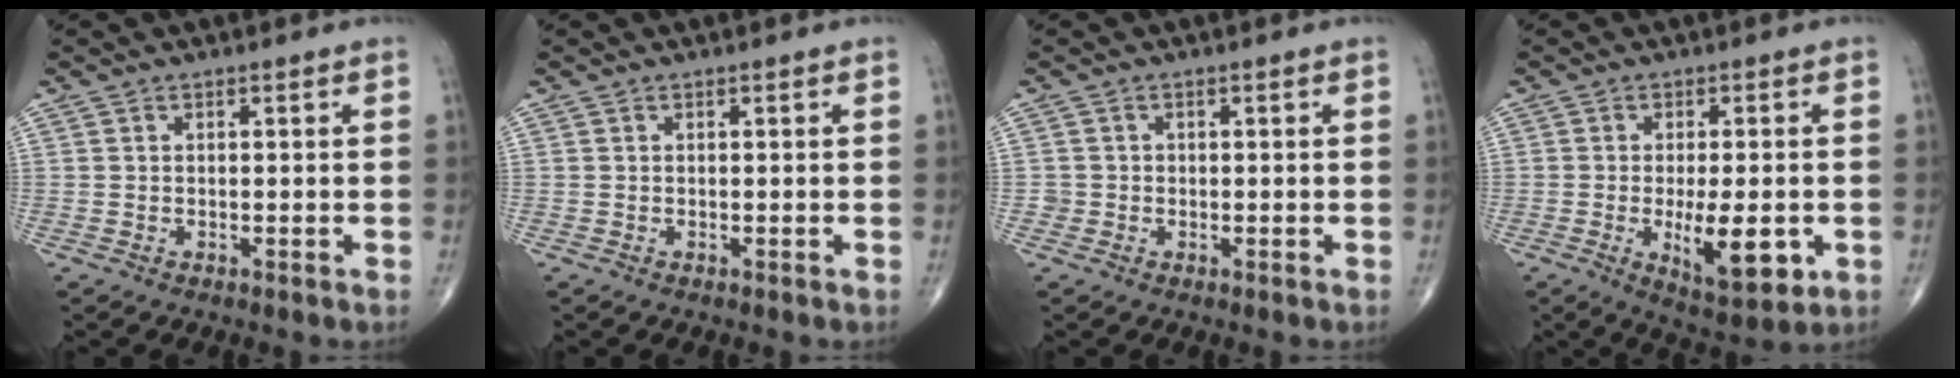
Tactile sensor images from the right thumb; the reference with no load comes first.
{"total": 0.0}
{"total": 1.3, "force": [-0.3, 1.3, -0.1], "torque": [0.012, 0.007, -0.010]}
{"total": 11.2, "force": [-2.5, 4.2, 10.0], "torque": [-0.142, -0.017, -0.030]}